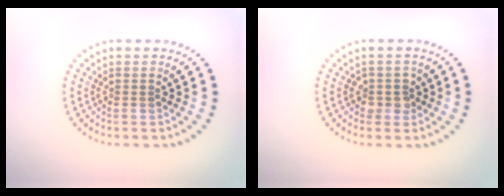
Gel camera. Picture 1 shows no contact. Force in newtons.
{"total": 1.5, "press": 1.4, "slide": 0.7}